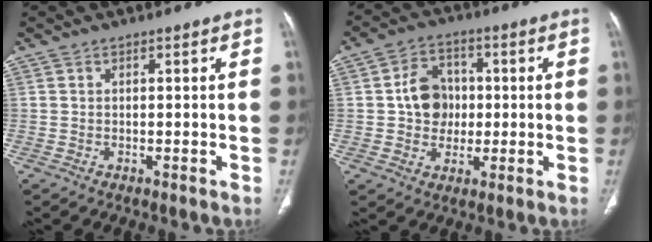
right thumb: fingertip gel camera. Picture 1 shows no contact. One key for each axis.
{"total": 8.6, "fx": 0.2, "fy": 7.2, "fz": 4.7, "tx": -0.045, "ty": 0.012, "tz": -0.001}